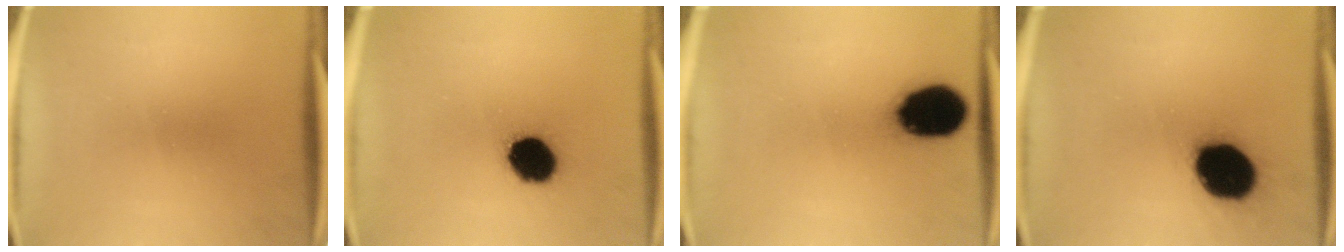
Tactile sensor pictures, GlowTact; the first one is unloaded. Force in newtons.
{"total": 12.3}
{"total": 17.0}
{"total": 19.9}